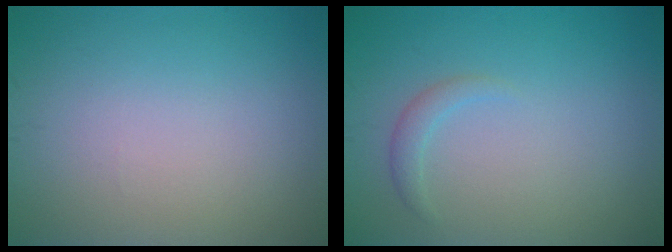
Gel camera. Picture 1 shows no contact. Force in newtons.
{"total": 1.2, "press": 1.2, "slide": 0.2}